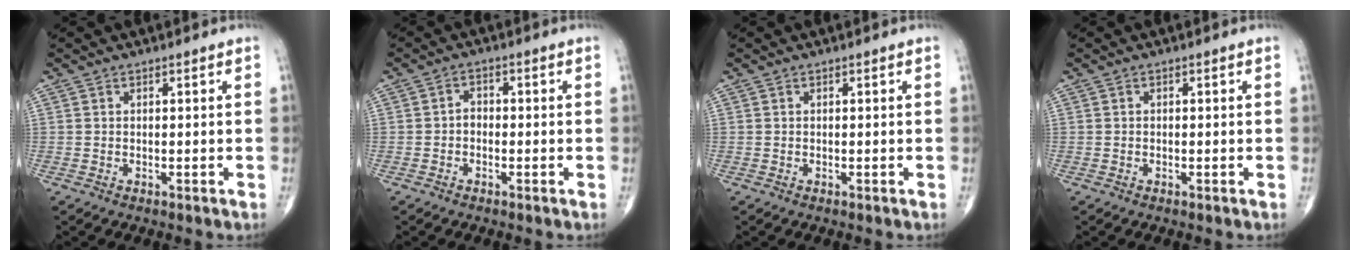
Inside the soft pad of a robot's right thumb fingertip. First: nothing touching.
{"total": 2.0, "force": [-0.7, 1.5, 1.1], "torque": [-0.004, 0.012, -0.021]}
{"total": 0.0}
{"total": 0.0}